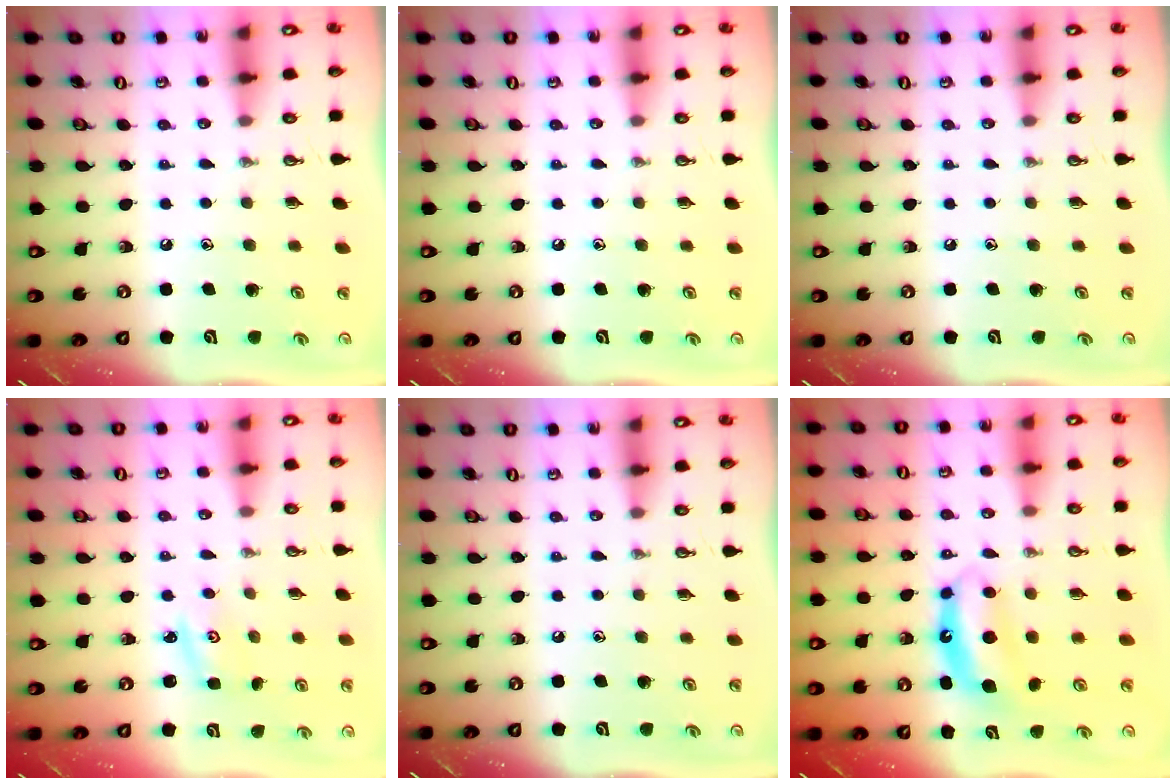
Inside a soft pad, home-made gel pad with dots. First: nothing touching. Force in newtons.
{"total": 0.0}
{"total": 0.0}
{"total": 1.8, "press": 1.8, "slide": 0.0}
{"total": 0.0}
{"total": 7.5, "press": 7.5, "slide": 0.4}